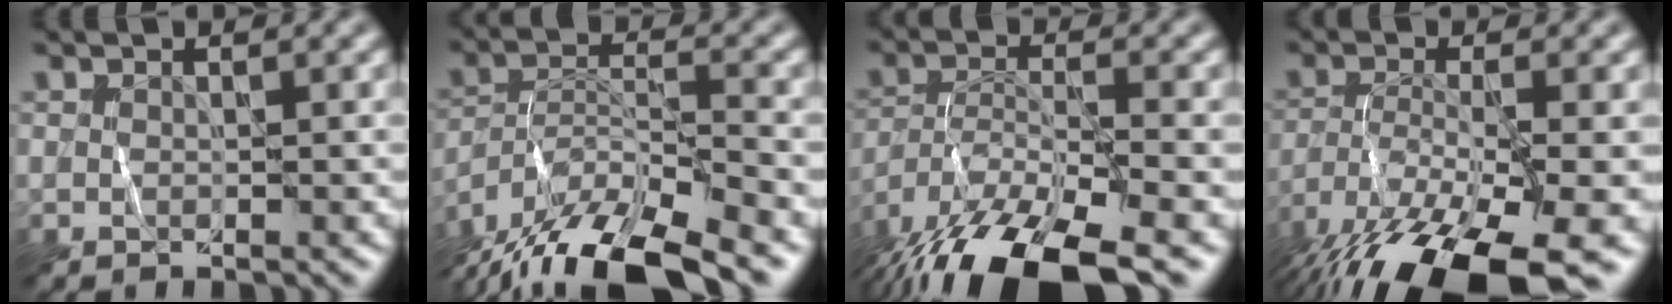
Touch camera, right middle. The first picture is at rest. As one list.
[{"total": 14.6, "force": [-12.3, 3.5, 6.9], "torque": [-0.130, -0.013, -0.196]}, {"total": 13.1, "force": [-9.6, 3.9, 7.9], "torque": [-0.162, -0.020, -0.168]}, {"total": 14.1, "force": [-9.5, 4.0, 9.6], "torque": [-0.202, -0.028, -0.156]}]